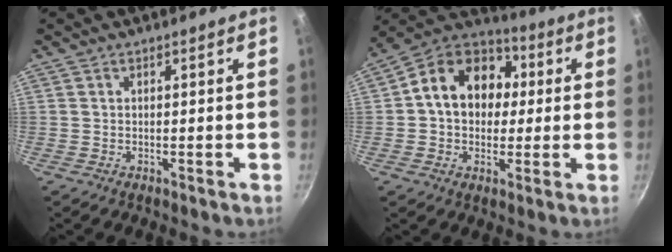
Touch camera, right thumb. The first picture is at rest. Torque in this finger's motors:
{"motor_torque": [-0.54, 0.94, 0.53, 0.10, 0.16]}